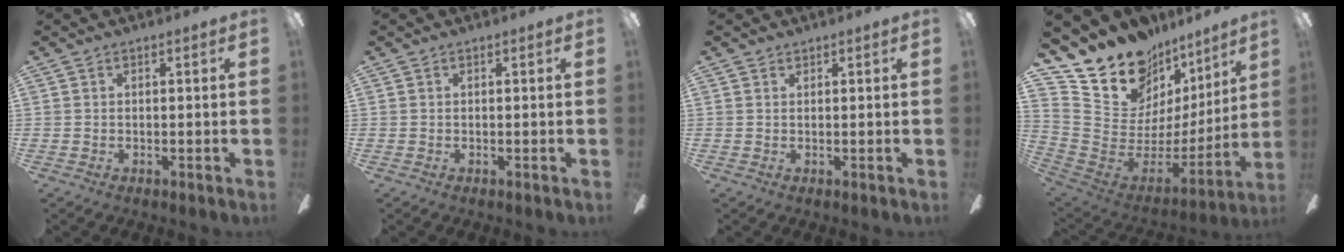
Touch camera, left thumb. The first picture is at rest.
{"total": 0.0}
{"total": 0.7, "force": [0.6, 0.2, 0.0], "torque": [0.001, 0.001, 0.012]}
{"total": 15.2, "force": [12.3, 8.3, 3.3], "torque": [-0.074, -0.114, 0.236]}